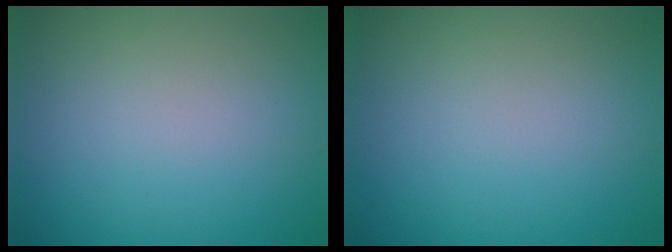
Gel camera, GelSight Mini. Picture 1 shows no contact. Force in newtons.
{"total": 0.0}